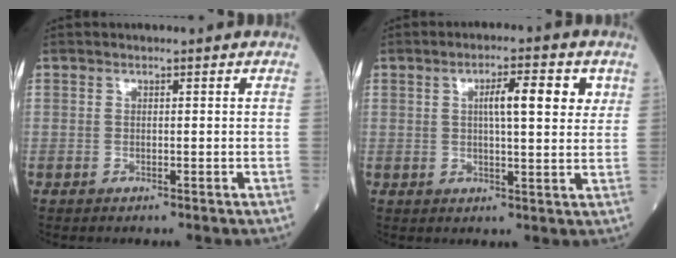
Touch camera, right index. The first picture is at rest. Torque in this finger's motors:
{"motor_torque": [0.27, 0.11, 0.12, 0.04]}